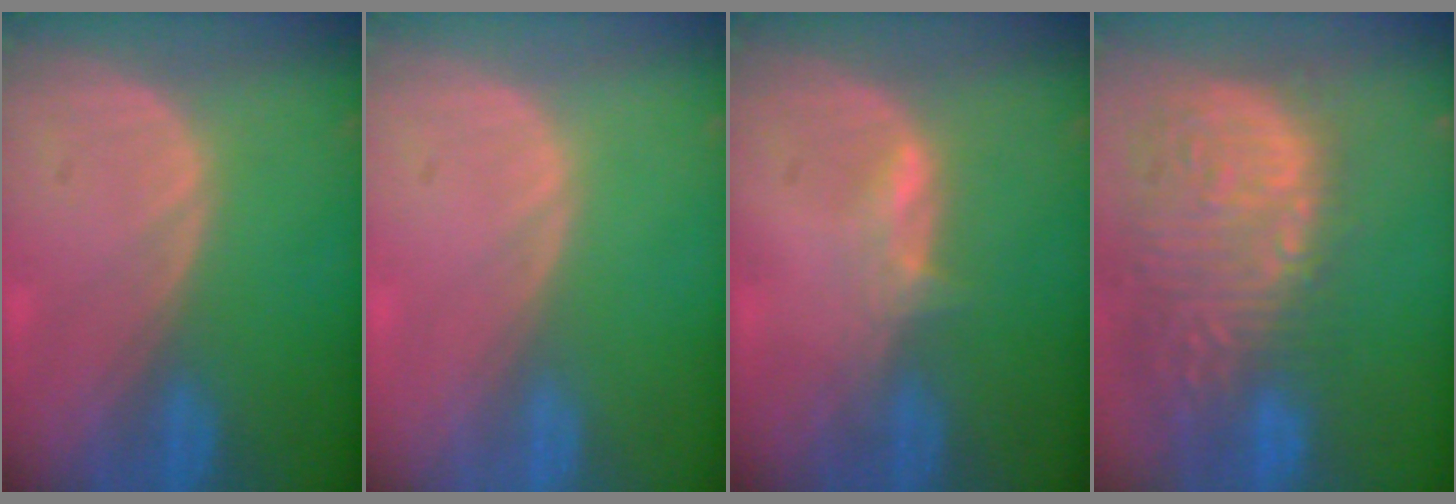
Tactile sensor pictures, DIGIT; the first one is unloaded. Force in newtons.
{"total": 0.0}
{"total": 2.1, "press": 2.0, "slide": 0.4}
{"total": 15.3, "press": 12.6, "slide": 8.7}